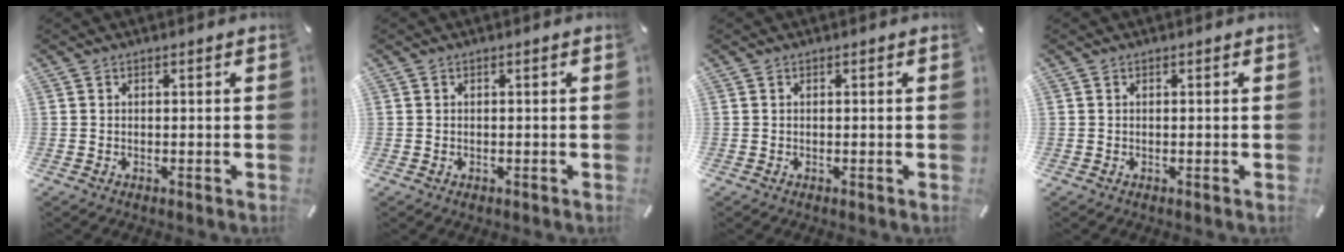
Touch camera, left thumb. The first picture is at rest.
{"total": 0.5, "force": [-0.1, 0.3, 0.4], "torque": [-0.009, 0.000, -0.003]}
{"total": 0.0}
{"total": 0.0}